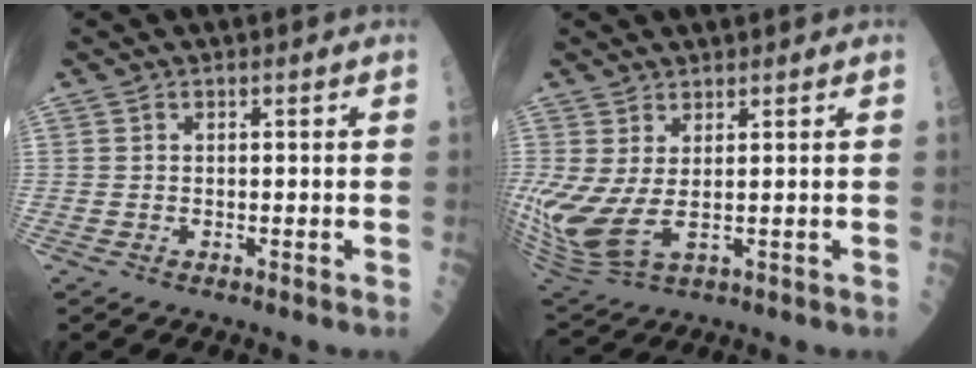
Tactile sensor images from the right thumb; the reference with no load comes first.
{"total": 10.3, "force": [0.7, 4.4, 9.3], "torque": [-0.229, -0.012, 0.031]}